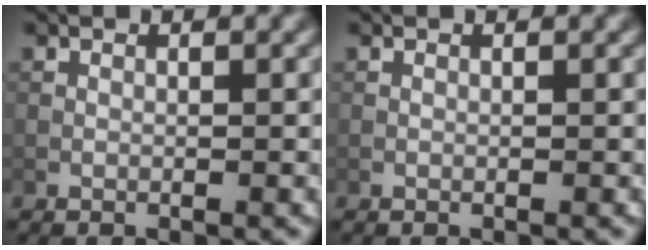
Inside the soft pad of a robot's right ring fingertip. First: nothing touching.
{"total": 0.0}